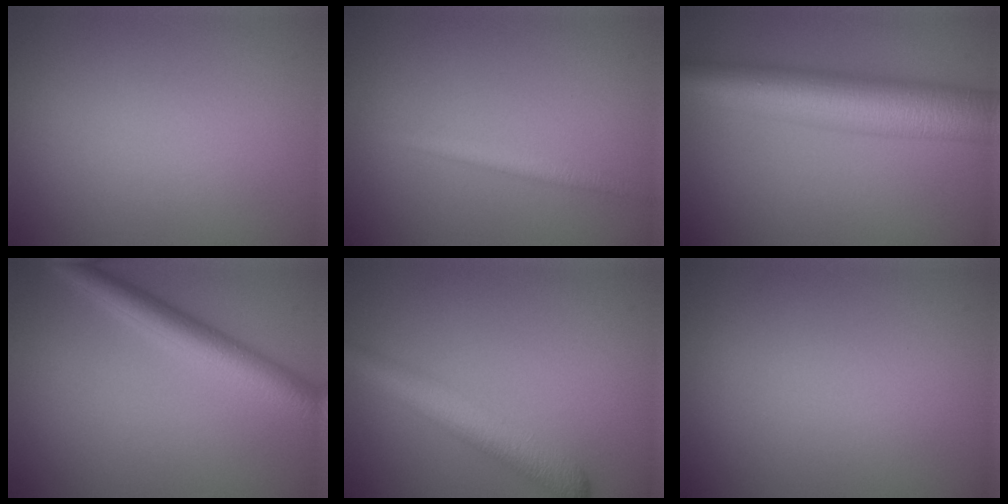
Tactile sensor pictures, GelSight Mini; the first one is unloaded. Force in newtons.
{"total": 1.8, "press": 1.7, "slide": 0.1}
{"total": 10.1, "press": 10.1, "slide": 0.1}
{"total": 4.5, "press": 4.5, "slide": 0.2}
{"total": 4.6, "press": 4.6, "slide": 0.1}
{"total": 0.0}